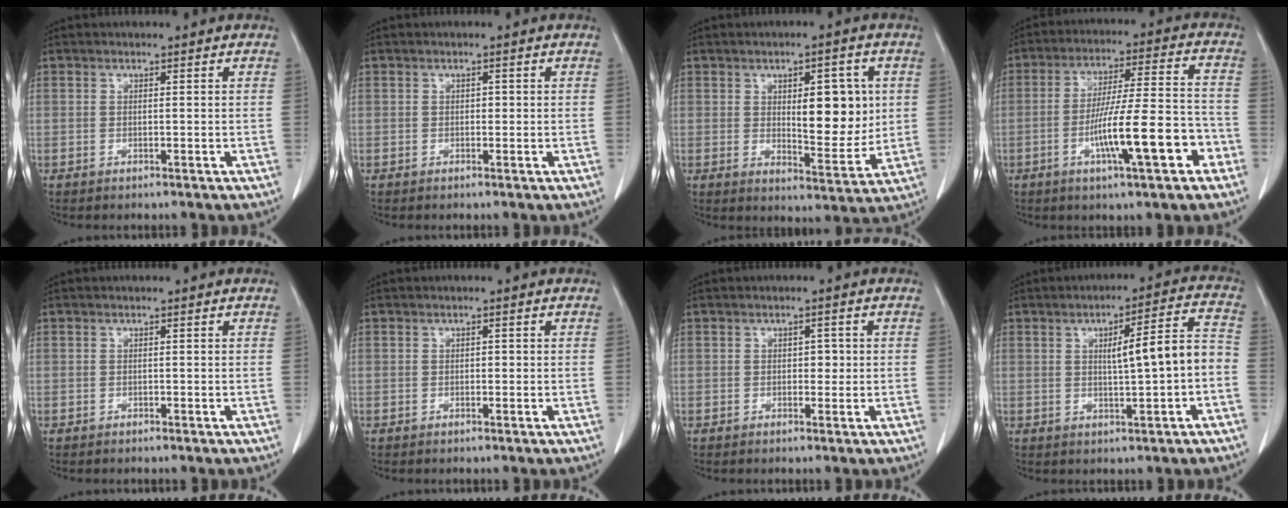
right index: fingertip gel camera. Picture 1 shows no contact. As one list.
[{"total": 0.6, "force": [0.0, 0.5, 0.4], "torque": [-0.002, 0.003, -0.003]}, {"total": 9.3, "force": [1.6, 3.6, 8.5], "torque": [-0.113, -0.001, 0.031]}, {"total": 13.7, "force": [-5.2, 1.4, 12.6], "torque": [-0.213, 0.006, -0.082]}, {"total": 0.0}, {"total": 0.5, "force": [-0.1, 0.4, 0.4], "torque": [-0.003, 0.002, -0.002]}, {"total": 1.6, "force": [0.0, 1.1, 1.1], "torque": [-0.009, 0.004, -0.001]}, {"total": 8.3, "force": [-0.7, 1.0, 8.3], "torque": [-0.113, 0.022, -0.008]}]